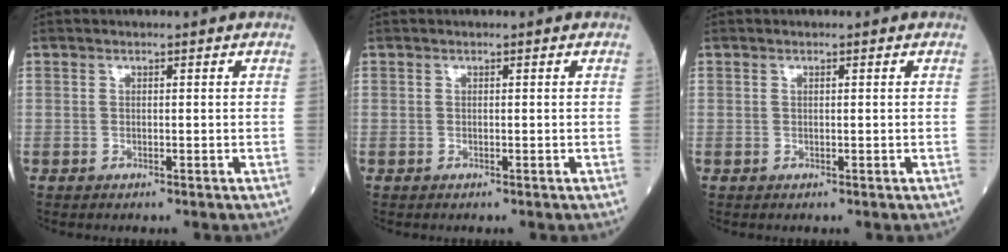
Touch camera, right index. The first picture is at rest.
{"total": 0.0}
{"total": 0.0}